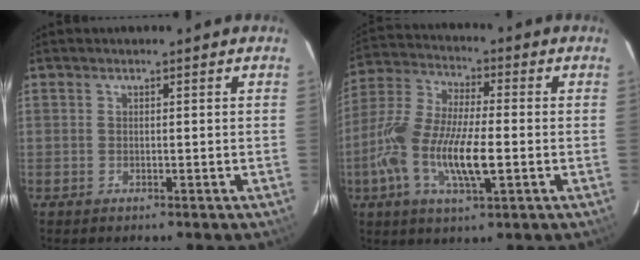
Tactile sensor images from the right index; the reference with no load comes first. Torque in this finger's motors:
{"motor_torque": [0.87, -0.51, 1.05, 0.21]}